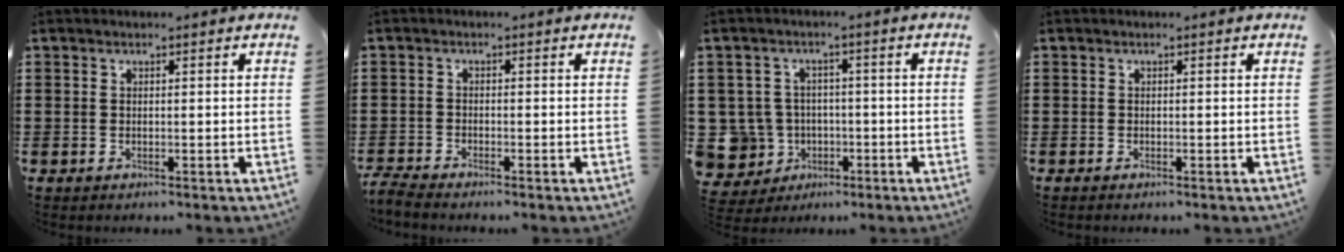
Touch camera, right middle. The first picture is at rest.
{"total": 1.9, "force": [-1.9, 0.0, 0.5], "torque": [-0.017, -0.002, -0.040]}
{"total": 6.7, "force": [-1.3, 6.3, 1.8], "torque": [-0.089, -0.001, -0.025]}
{"total": 0.0}